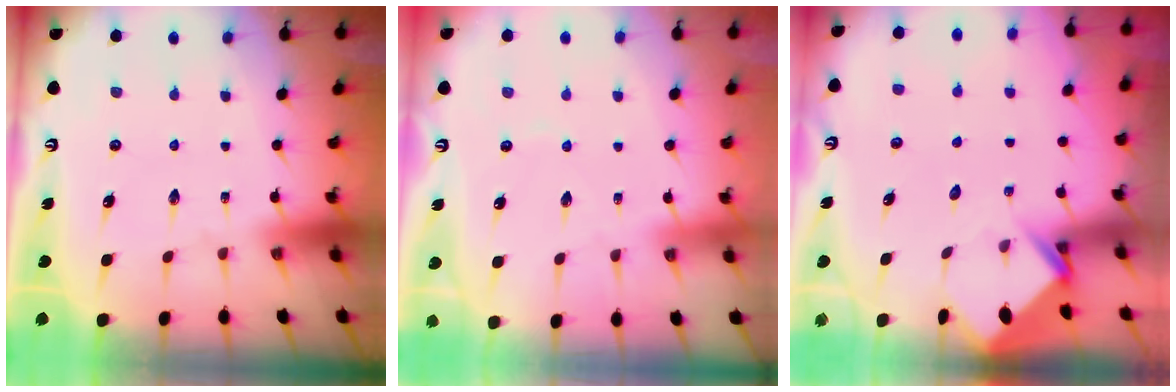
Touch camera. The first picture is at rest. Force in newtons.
{"total": 2.7, "press": 2.6, "slide": 0.5}
{"total": 3.8, "press": 3.8, "slide": 0.2}